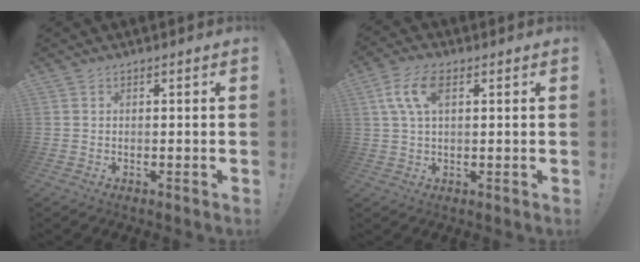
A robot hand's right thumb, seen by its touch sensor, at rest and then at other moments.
{"total": 8.3, "force": [2.7, 3.7, 6.8], "torque": [-0.133, 0.006, 0.051]}